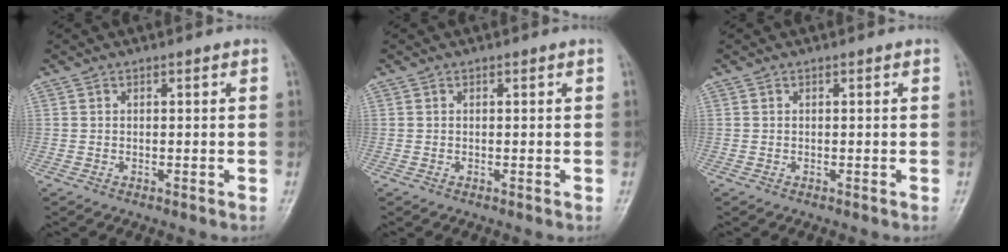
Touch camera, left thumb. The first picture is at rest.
{"total": 0.0}
{"total": 0.0}